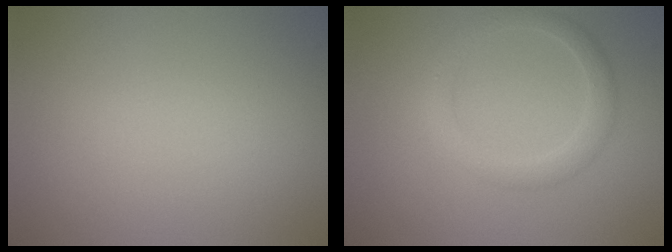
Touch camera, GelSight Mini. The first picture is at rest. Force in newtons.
{"total": 2.4, "press": 2.4, "slide": 0.1}